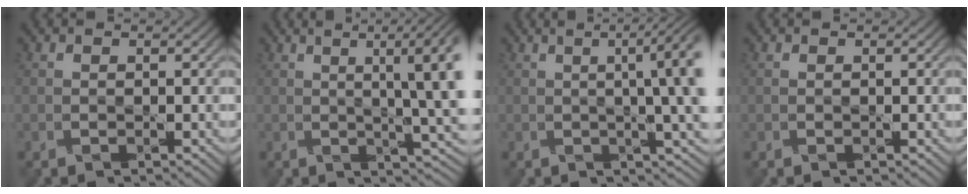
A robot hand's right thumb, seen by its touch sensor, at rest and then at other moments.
{"total": 9.4, "force": [1.7, 1.8, 9.1], "torque": [-0.106, 0.015, 0.023]}
{"total": 7.8, "force": [0.9, 1.7, 7.5], "torque": [-0.078, 0.022, 0.007]}
{"total": 0.0}